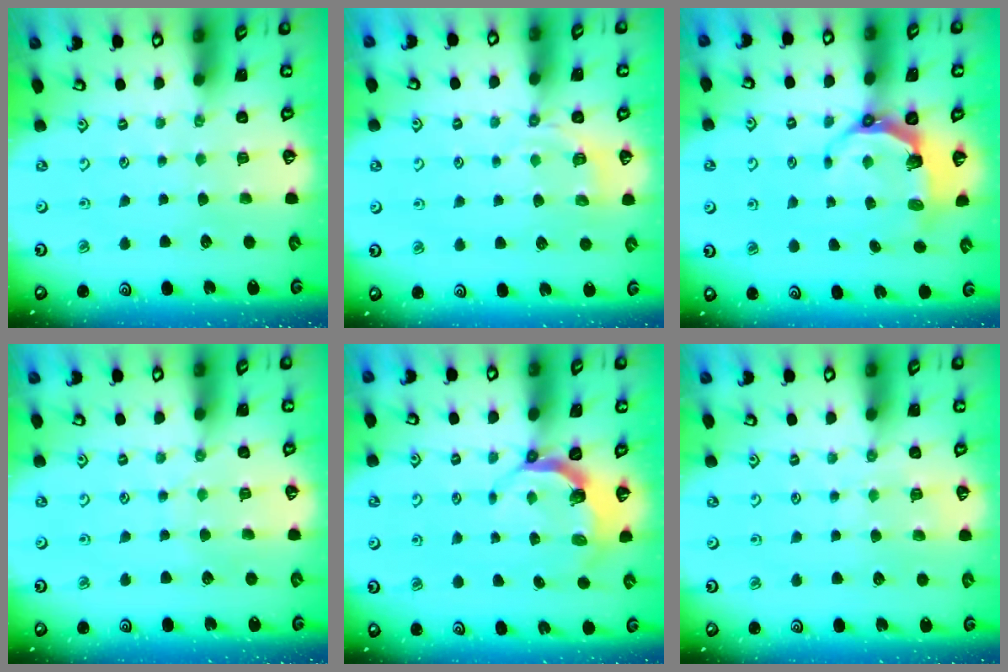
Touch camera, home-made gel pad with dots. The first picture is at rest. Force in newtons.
{"total": 4.8, "press": 4.3, "slide": 2.2}
{"total": 6.2, "press": 4.7, "slide": 4.1}
{"total": 6.0, "press": 6.0, "slide": 0.7}
{"total": 4.7, "press": 3.3, "slide": 3.4}
{"total": 4.9, "press": 4.8, "slide": 0.6}